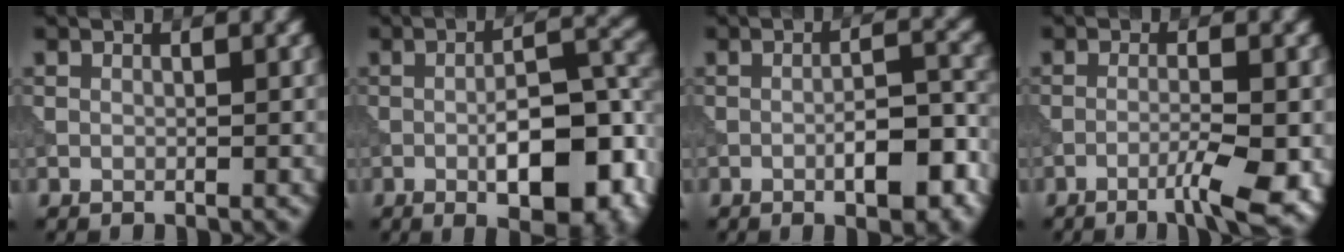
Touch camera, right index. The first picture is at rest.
{"total": 10.8, "force": [-3.5, 4.1, 9.4], "torque": [-0.131, 0.000, -0.048]}
{"total": 5.7, "force": [-2.3, 1.7, 4.9], "torque": [-0.071, 0.006, -0.032]}
{"total": 4.3, "force": [-1.9, 0.5, 3.8], "torque": [-0.062, 0.003, -0.037]}